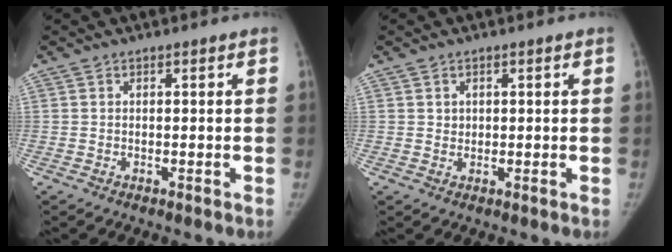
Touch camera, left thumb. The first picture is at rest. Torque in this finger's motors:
{"motor_torque": [-0.26, -0.24, 0.50, -0.08, -0.04]}